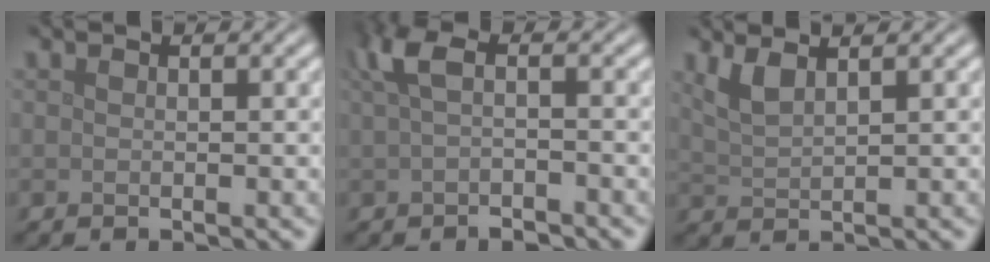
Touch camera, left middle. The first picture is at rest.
{"total": 3.0, "force": [-0.1, 1.2, 2.8], "torque": [-0.056, 0.001, -0.004]}
{"total": 2.3, "force": [1.5, 0.7, 1.5], "torque": [-0.030, -0.001, 0.033]}